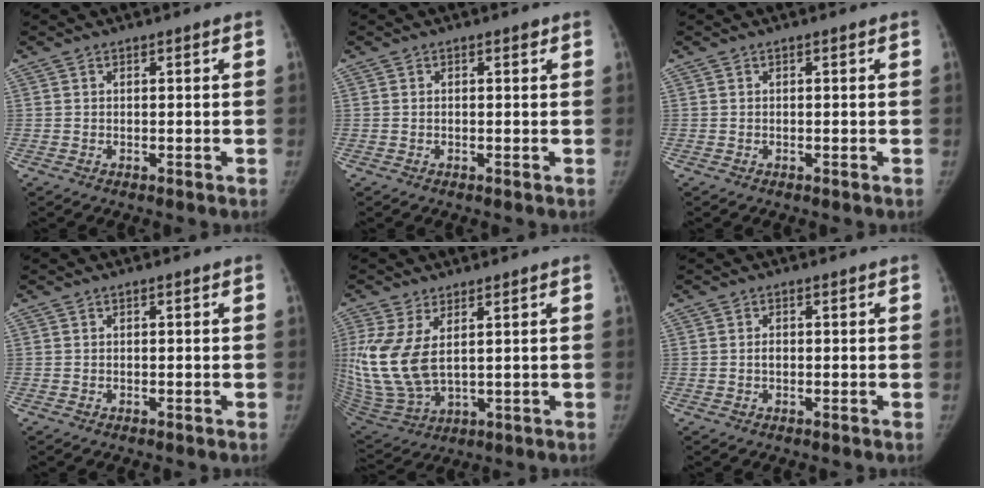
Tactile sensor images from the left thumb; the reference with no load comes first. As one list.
[{"total": 0.5, "force": [0.1, 0.2, 0.4], "torque": [-0.001, 0.001, 0.001]}, {"total": 0.0}, {"total": 0.0}, {"total": 13.8, "force": [3.0, 7.2, 11.4], "torque": [-0.255, -0.022, 0.081]}, {"total": 1.0, "force": [-0.2, 0.7, 0.7], "torque": [-0.009, 0.001, -0.003]}]